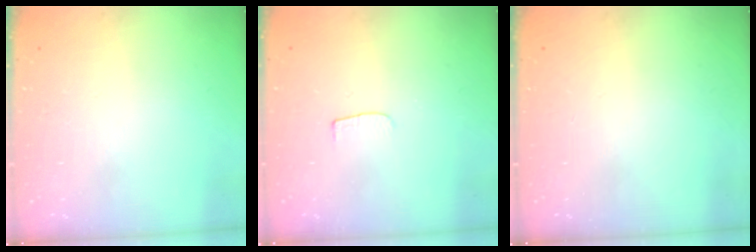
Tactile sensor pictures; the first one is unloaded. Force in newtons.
{"total": 3.0, "press": 3.0, "slide": 0.3}
{"total": 0.0}